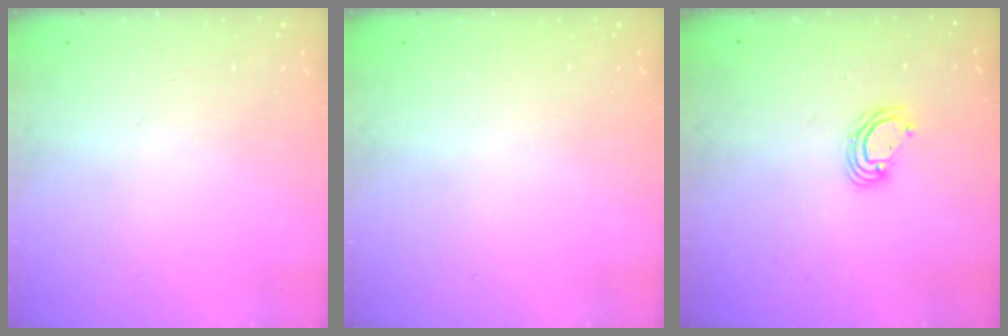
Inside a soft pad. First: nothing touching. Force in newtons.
{"total": 0.0}
{"total": 4.5, "press": 4.5, "slide": 0.1}